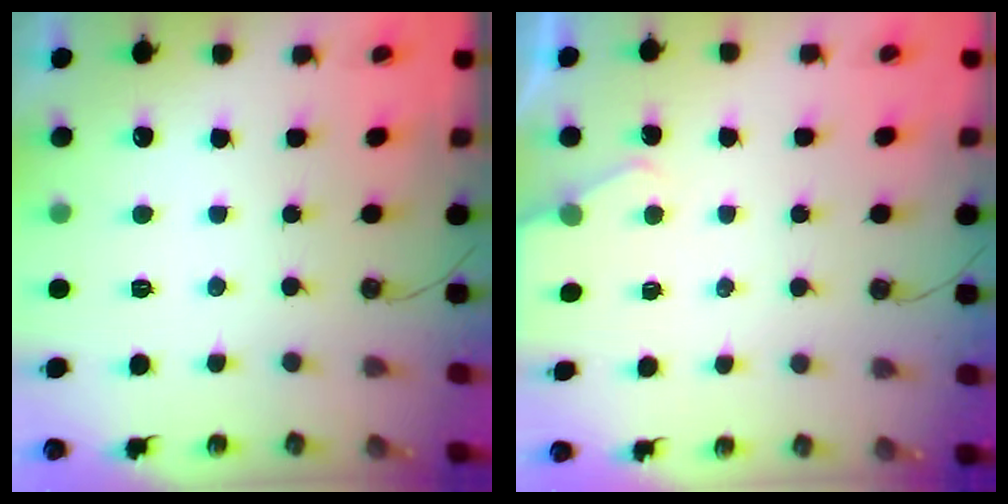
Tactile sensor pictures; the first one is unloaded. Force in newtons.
{"total": 2.6, "press": 2.6, "slide": 0.4}